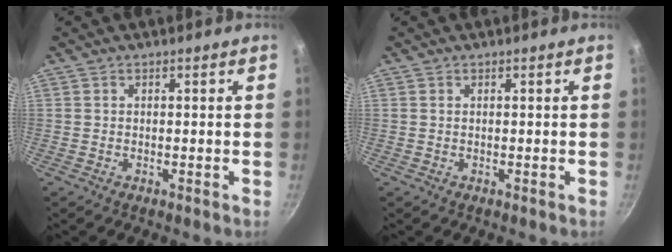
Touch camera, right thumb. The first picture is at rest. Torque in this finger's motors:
{"motor_torque": [-0.16, -0.36, 0.03, -0.36, 0.04]}